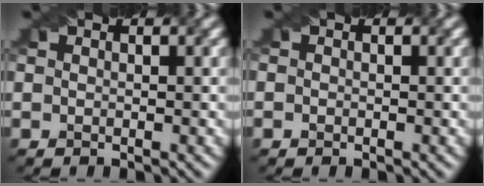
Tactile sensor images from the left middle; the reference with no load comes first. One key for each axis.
{"total": 0.6, "fx": -0.2, "fy": 0.5, "fz": 0.3, "tx": -0.001, "ty": 0.009, "tz": -0.010}